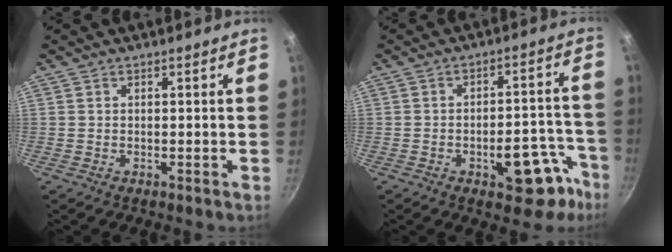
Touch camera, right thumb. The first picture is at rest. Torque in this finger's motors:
{"motor_torque": [2.87, 2.14, 0.77, -0.39, 0.03]}